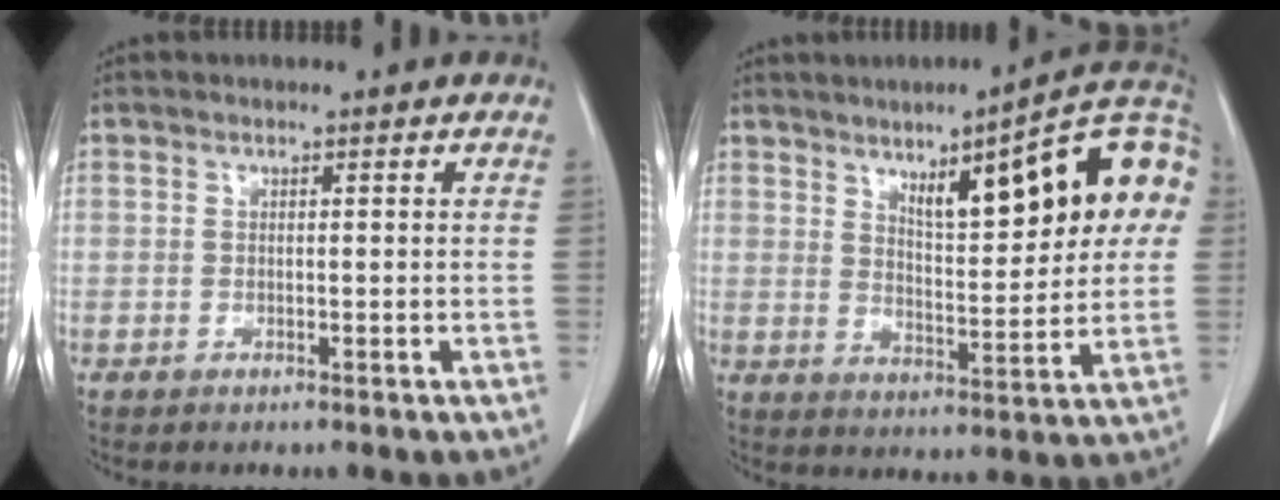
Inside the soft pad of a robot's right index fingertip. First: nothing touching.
{"total": 18.0, "force": [5.9, 4.4, 16.4], "torque": [-0.227, 0.026, 0.081]}